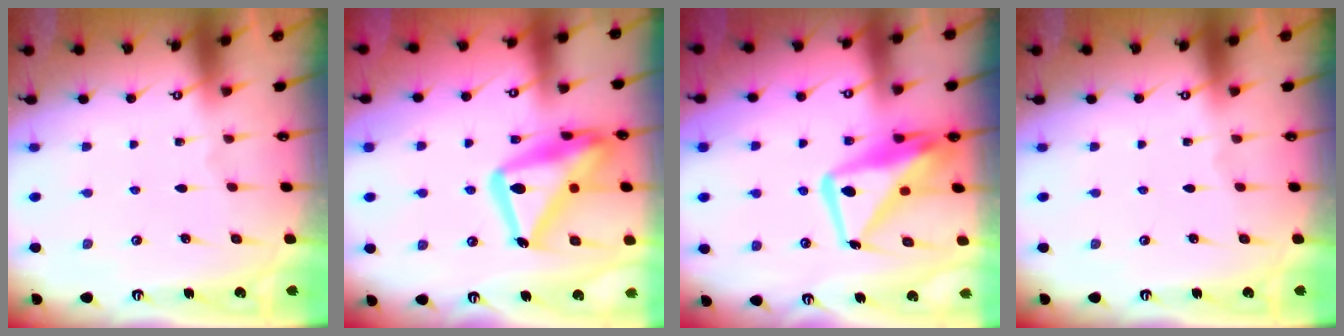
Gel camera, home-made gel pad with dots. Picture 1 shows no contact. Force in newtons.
{"total": 22.3, "press": 22.2, "slide": 1.8}
{"total": 14.8, "press": 14.7, "slide": 1.5}
{"total": 0.0}